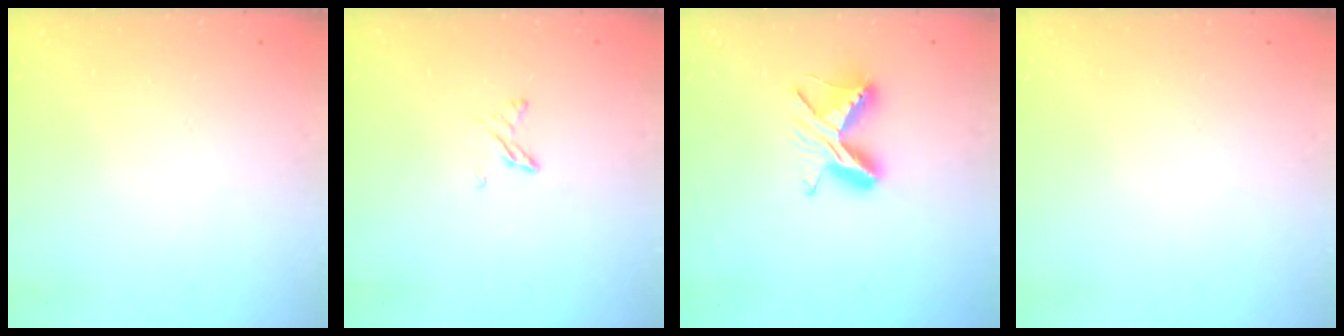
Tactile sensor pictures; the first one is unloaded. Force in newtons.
{"total": 3.4, "press": 3.4, "slide": 0.5}
{"total": 7.5, "press": 7.4, "slide": 0.5}
{"total": 0.0}